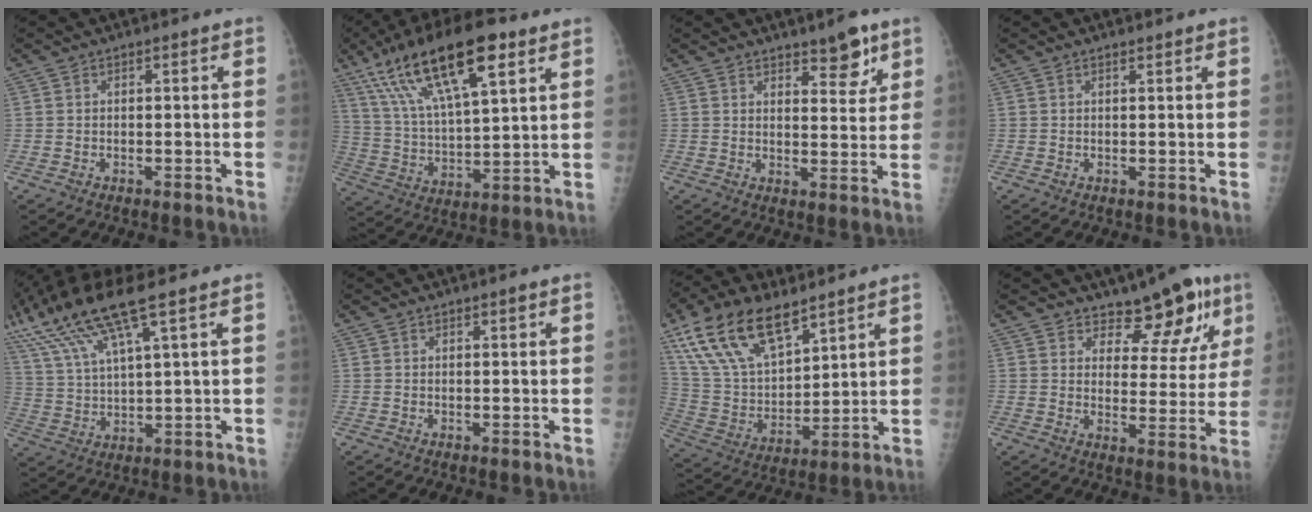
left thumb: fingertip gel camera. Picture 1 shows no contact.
{"total": 21.3, "force": [11.7, 6.6, 16.6], "torque": [-0.288, -0.017, 0.214]}
{"total": 6.3, "force": [4.3, 2.4, 3.8], "torque": [-0.028, -0.030, 0.060]}
{"total": 0.6, "force": [0.6, 0.2, 0.2], "torque": [-0.005, -0.004, 0.010]}
{"total": 15.9, "force": [9.9, 2.5, 12.1], "torque": [-0.261, -0.010, 0.196]}
{"total": 0.9, "force": [0.6, 0.2, 0.6], "torque": [-0.008, -0.002, 0.010]}
{"total": 19.0, "force": [12.2, 8.8, 11.6], "torque": [-0.192, -0.043, 0.240]}
{"total": 10.8, "force": [7.7, 5.3, 5.4], "torque": [-0.023, -0.050, 0.108]}